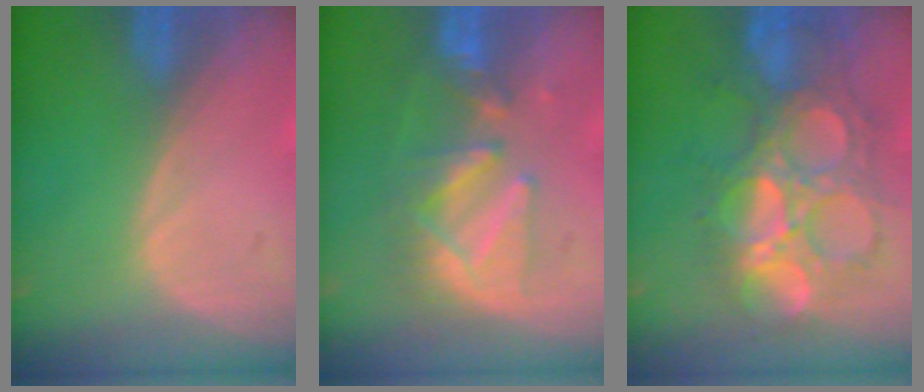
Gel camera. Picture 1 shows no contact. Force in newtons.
{"total": 8.3, "press": 7.9, "slide": 2.6}
{"total": 10.8, "press": 10.8, "slide": 0.9}